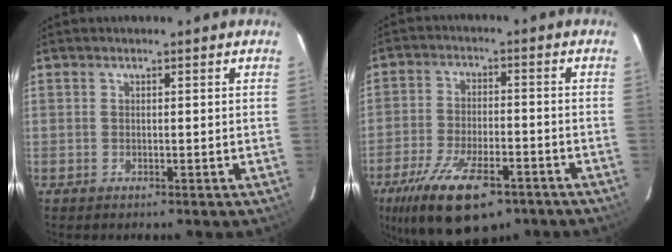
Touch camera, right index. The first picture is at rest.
{"total": 17.5, "force": [-11.1, 7.0, 11.5], "torque": [-0.238, -0.035, -0.182]}